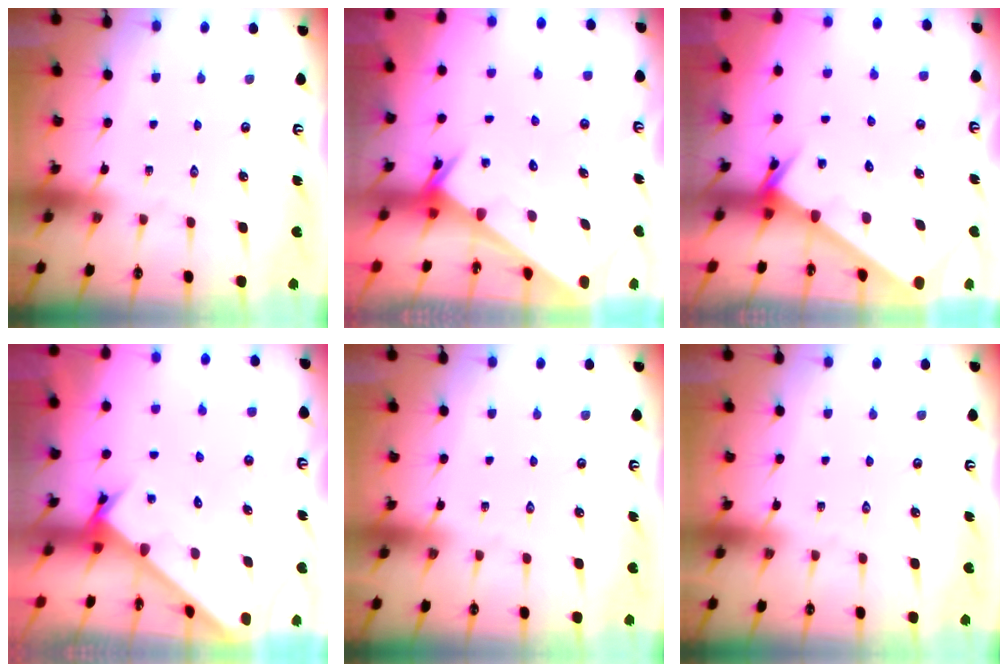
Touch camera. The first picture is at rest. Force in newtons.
{"total": 3.5, "press": 3.5, "slide": 0.4}
{"total": 2.4, "press": 2.4, "slide": 0.1}
{"total": 2.5, "press": 2.5, "slide": 0.3}
{"total": 0.0}
{"total": 0.0}